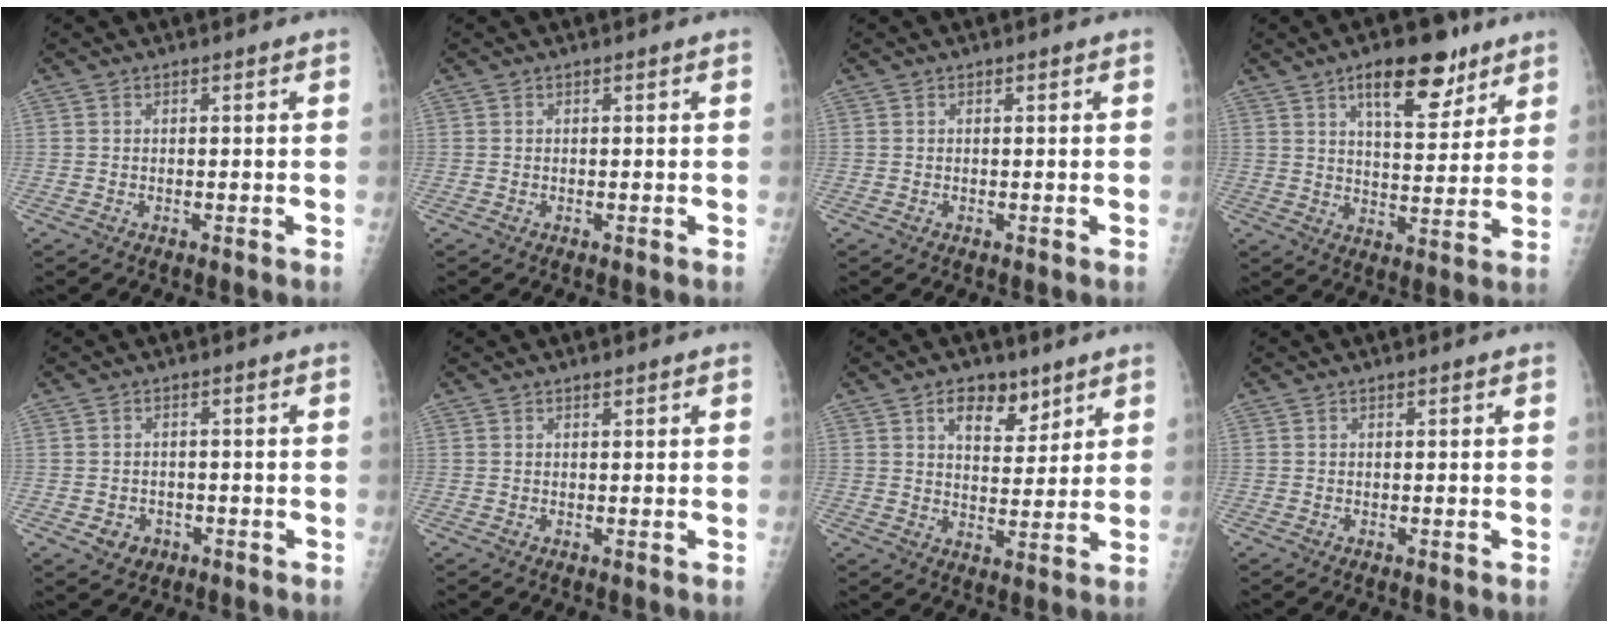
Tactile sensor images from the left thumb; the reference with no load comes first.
{"total": 0.0}
{"total": 0.0}
{"total": 12.3, "force": [7.4, 5.2, 8.4], "torque": [-0.092, -0.036, 0.113]}
{"total": 3.1, "force": [-1.3, 2.7, 0.9], "torque": [0.002, 0.007, -0.011]}
{"total": 0.6, "force": [0.5, 0.2, 0.4], "torque": [-0.005, -0.002, 0.009]}
{"total": 7.7, "force": [4.6, 4.5, 4.3], "torque": [-0.033, -0.027, 0.074]}
{"total": 0.0}